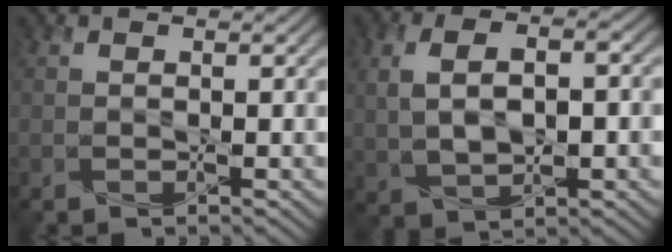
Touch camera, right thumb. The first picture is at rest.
{"total": 9.1, "force": [0.5, 5.3, 7.3], "torque": [-0.163, 0.005, 0.014]}